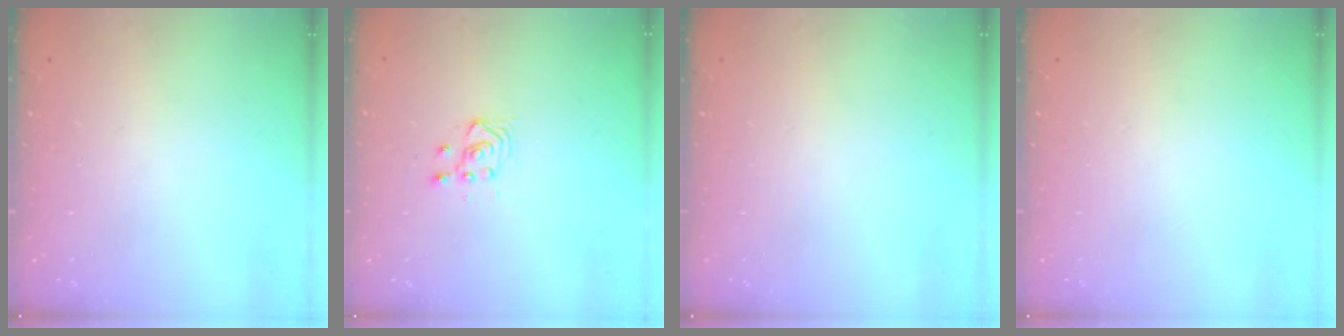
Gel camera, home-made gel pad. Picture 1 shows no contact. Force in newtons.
{"total": 3.6, "press": 3.3, "slide": 1.4}
{"total": 0.0}
{"total": 0.0}